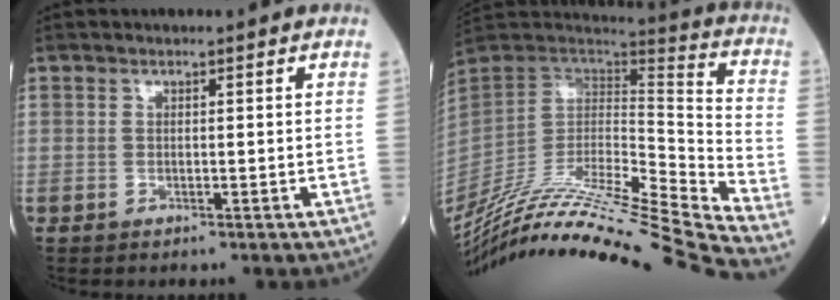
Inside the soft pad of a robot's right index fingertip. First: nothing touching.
{"total": 32.7, "force": [-29.0, -1.9, 14.9], "torque": [-0.219, -0.059, -0.461]}